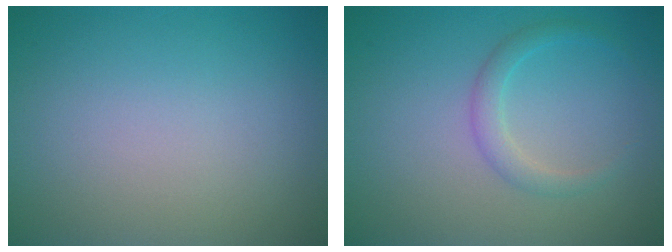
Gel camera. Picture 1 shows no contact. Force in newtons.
{"total": 1.7, "press": 1.7, "slide": 0.1}